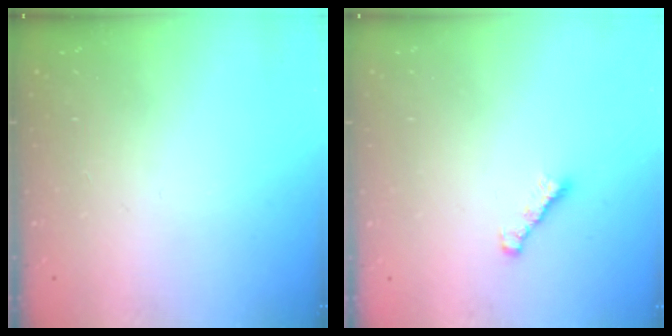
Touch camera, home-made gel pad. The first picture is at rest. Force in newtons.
{"total": 1.6, "press": 1.4, "slide": 0.6}